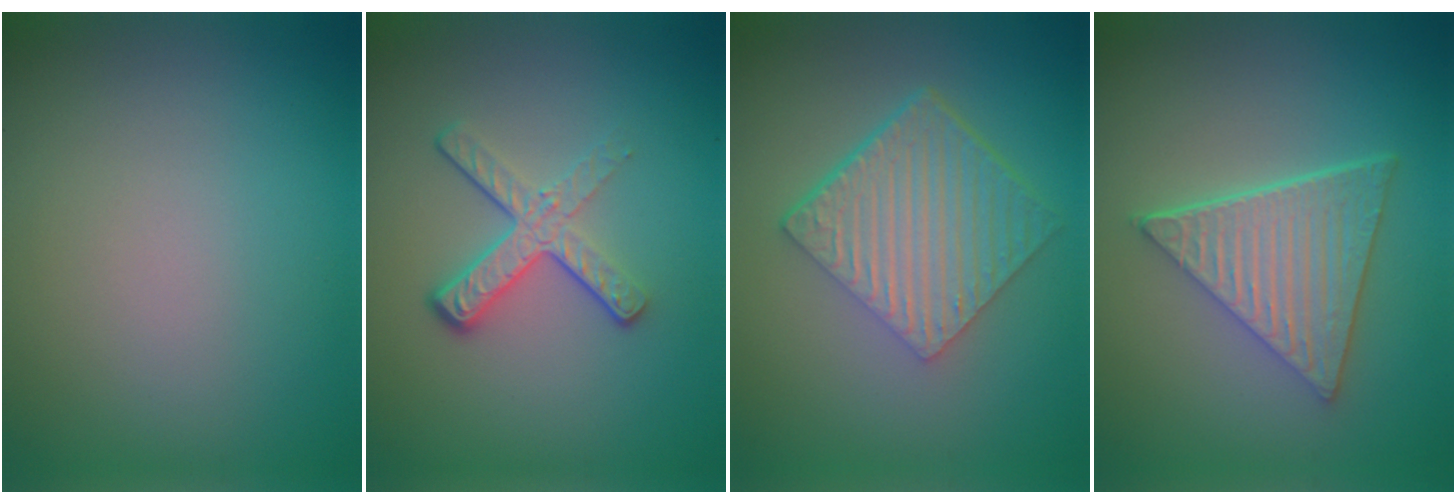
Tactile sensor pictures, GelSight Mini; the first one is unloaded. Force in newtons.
{"total": 4.0, "press": 2.6, "slide": 3.1}
{"total": 6.3, "press": 4.3, "slide": 4.6}
{"total": 6.1, "press": 4.4, "slide": 4.2}